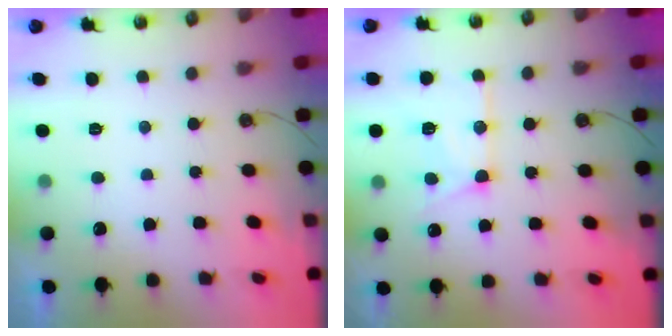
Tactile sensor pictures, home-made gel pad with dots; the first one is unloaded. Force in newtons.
{"total": 13.8, "press": 13.7, "slide": 1.4}